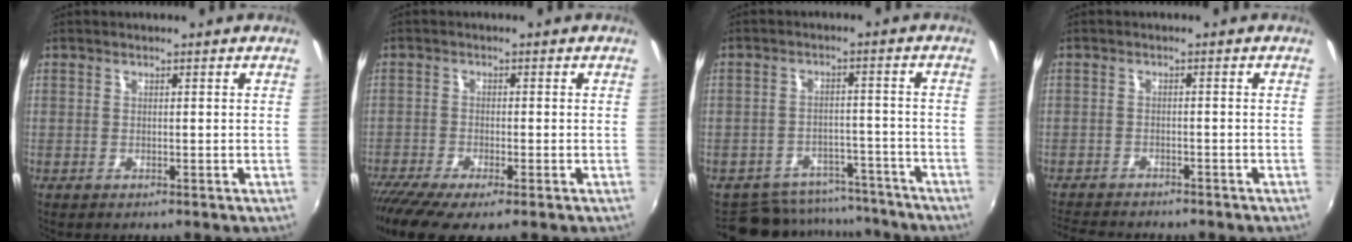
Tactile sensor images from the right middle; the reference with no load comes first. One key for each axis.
{"total": 10.2, "fx": -7.3, "fy": 2.0, "fz": 6.8, "tx": -0.157, "ty": -0.052, "tz": -0.130}
{"total": 13.2, "fx": -11.8, "fy": 5.5, "fz": 2.6, "tx": -0.063, "ty": 0.027, "tz": -0.151}
{"total": 8.1, "fx": -7.4, "fy": 2.0, "fz": 2.7, "tx": -0.076, "ty": -0.019, "tz": -0.115}